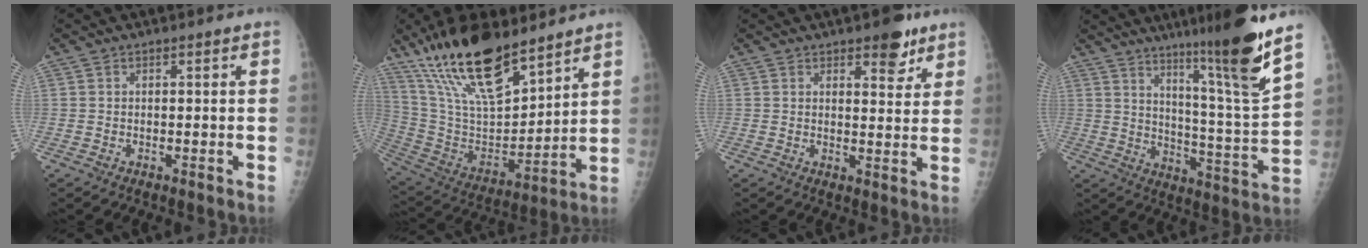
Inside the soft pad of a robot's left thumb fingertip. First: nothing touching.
{"total": 22.6, "force": [16.1, 7.4, 14.0], "torque": [-0.229, -0.068, 0.302]}
{"total": 6.1, "force": [4.1, 2.5, 3.8], "torque": [-0.029, -0.022, 0.052]}
{"total": 17.4, "force": [11.8, -0.4, 12.8], "torque": [-0.176, -0.080, 0.188]}